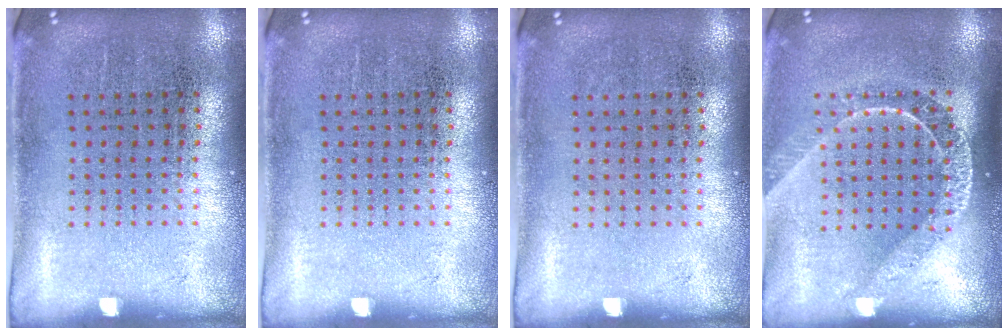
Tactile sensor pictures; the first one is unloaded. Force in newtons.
{"total": 0.0}
{"total": 0.0}
{"total": 1.8, "press": 1.5, "slide": 1.0}